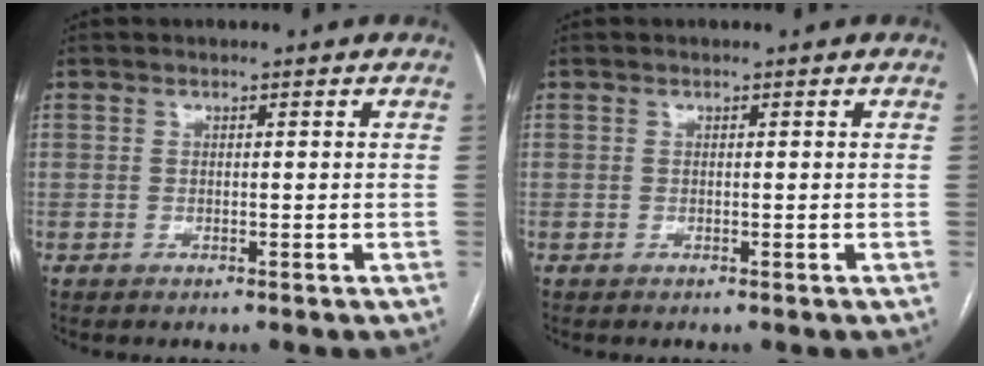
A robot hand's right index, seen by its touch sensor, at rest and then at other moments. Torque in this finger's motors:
{"motor_torque": [0.00, 0.00, 0.00, 0.00]}